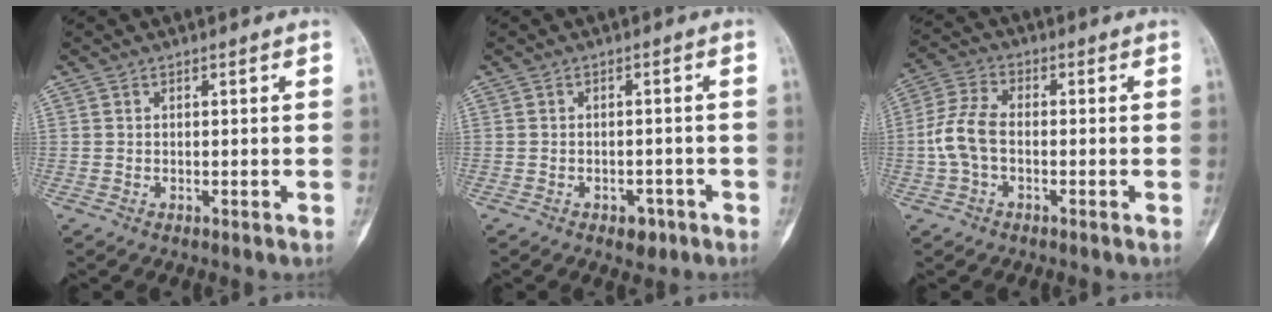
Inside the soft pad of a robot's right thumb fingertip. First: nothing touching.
{"total": 3.1, "force": [-1.8, 2.0, 1.6], "torque": [-0.008, 0.012, -0.017]}
{"total": 7.4, "force": [-1.1, 4.3, 5.9], "torque": [-0.139, 0.022, -0.026]}